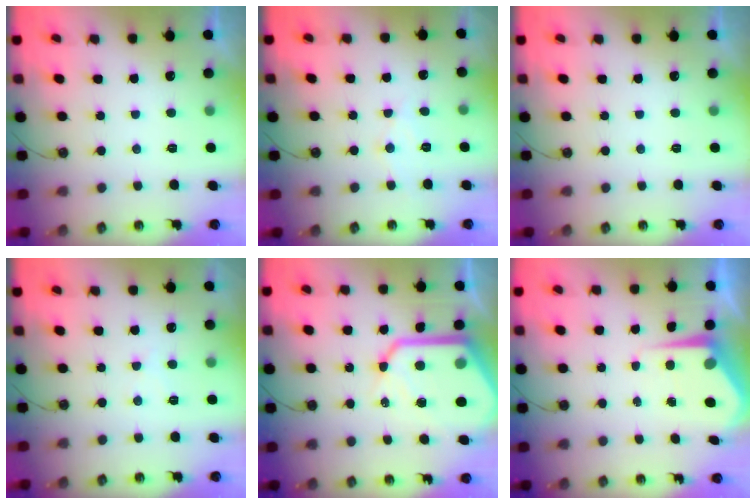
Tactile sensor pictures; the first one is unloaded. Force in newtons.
{"total": 7.0, "press": 7.0, "slide": 0.4}
{"total": 0.0}
{"total": 5.6, "press": 5.5, "slide": 1.0}
{"total": 20.8, "press": 20.6, "slide": 2.3}
{"total": 5.6, "press": 5.6, "slide": 0.2}